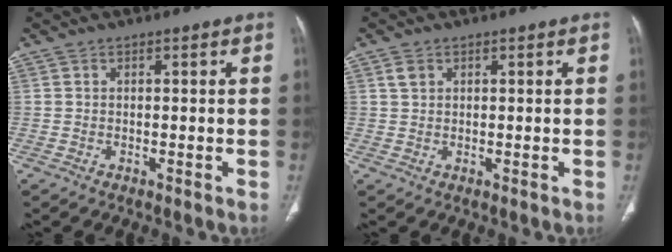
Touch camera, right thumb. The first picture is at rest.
{"total": 1.7, "force": [0.8, 1.2, 0.8], "torque": [-0.013, 0.003, 0.018]}